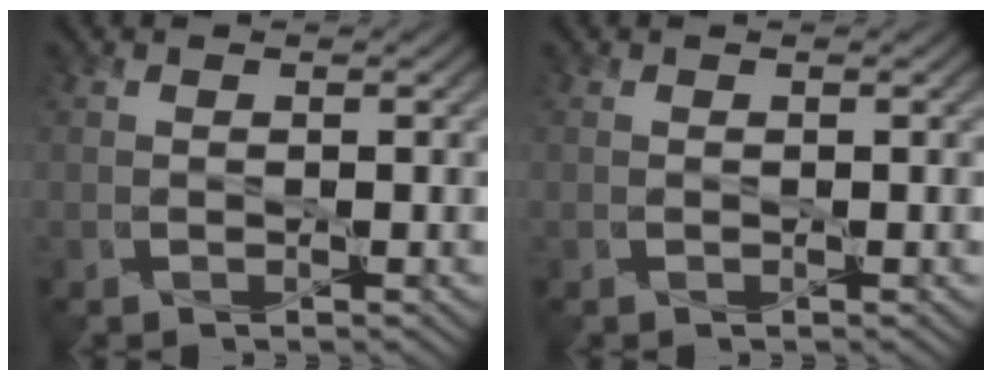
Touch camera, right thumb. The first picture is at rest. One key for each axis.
{"total": 0.0}